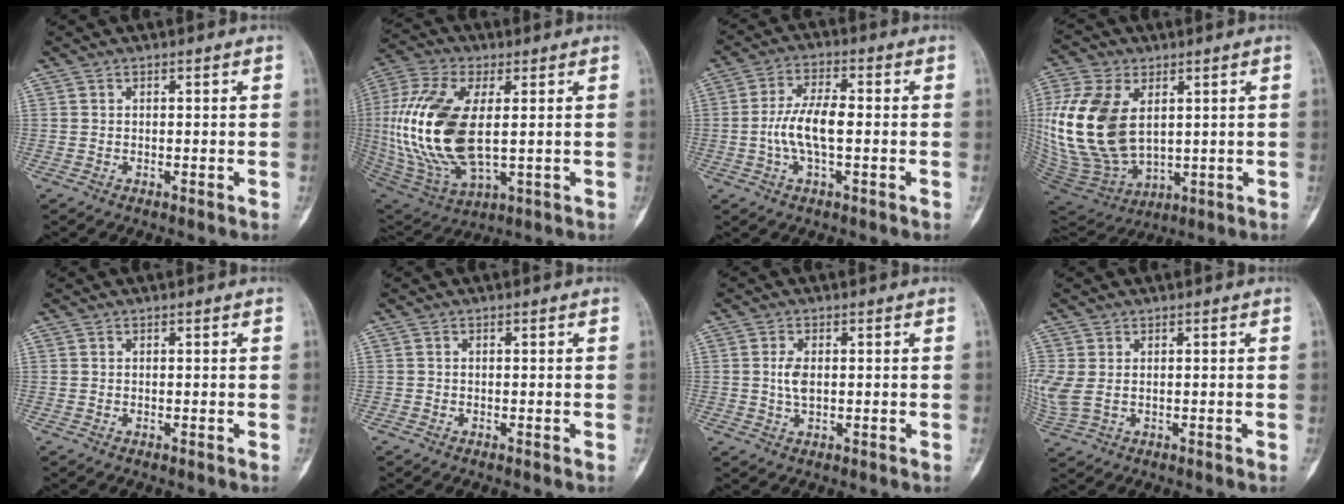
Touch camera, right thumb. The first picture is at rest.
{"total": 21.8, "force": [1.1, 10.7, 19.0], "torque": [-0.414, -0.010, 0.031]}
{"total": 8.2, "force": [-0.9, 3.1, 7.5], "torque": [-0.157, 0.017, -0.021]}
{"total": 20.0, "force": [3.4, 12.6, 15.2], "torque": [-0.316, -0.021, 0.081]}
{"total": 0.0}
{"total": 0.0}
{"total": 3.3, "force": [0.3, 1.8, 2.8], "torque": [-0.054, 0.000, 0.008]}
{"total": 5.1, "force": [0.1, 2.9, 4.2], "torque": [-0.123, 0.009, 0.014]}